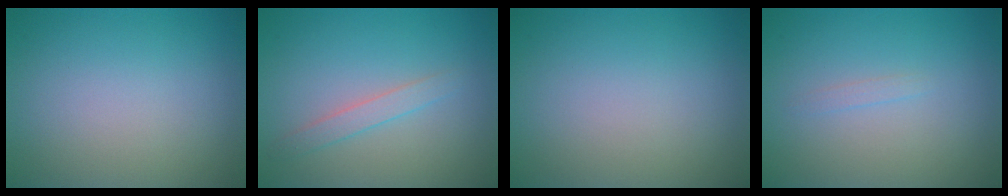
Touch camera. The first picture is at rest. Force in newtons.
{"total": 1.5, "press": 1.5, "slide": 0.1}
{"total": 0.0}
{"total": 0.6, "press": 0.6, "slide": 0.1}